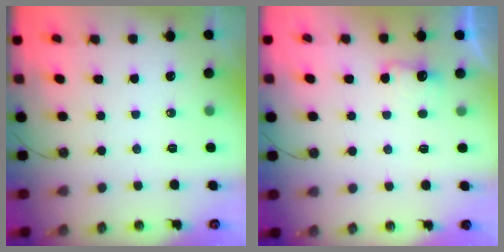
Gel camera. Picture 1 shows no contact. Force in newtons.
{"total": 3.8, "press": 3.7, "slide": 1.0}